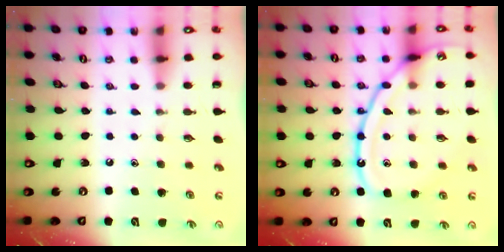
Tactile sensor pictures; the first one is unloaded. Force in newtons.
{"total": 16.5, "press": 16.4, "slide": 1.3}